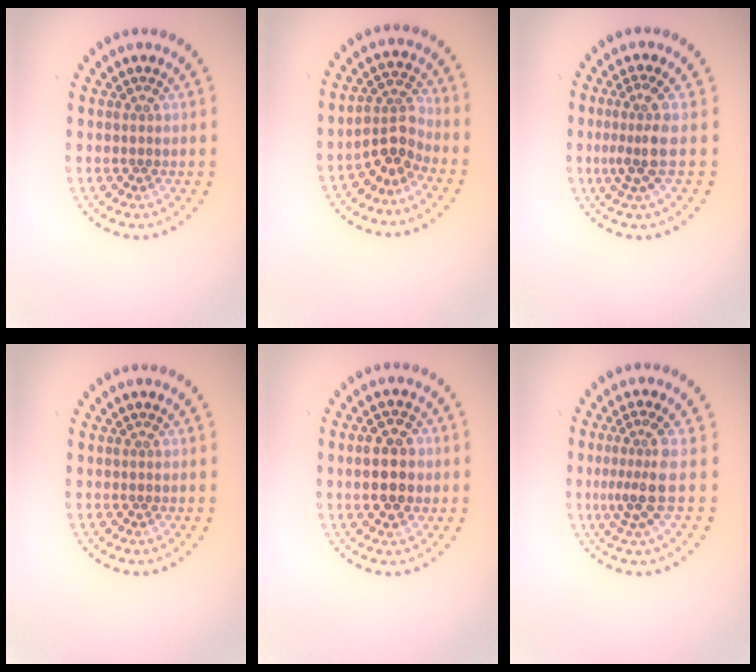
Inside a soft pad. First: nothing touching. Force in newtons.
{"total": 2.8, "press": 2.4, "slide": 1.5}
{"total": 2.8, "press": 2.1, "slide": 1.9}
{"total": 0.0}
{"total": 4.7, "press": 4.7, "slide": 0.3}
{"total": 3.3, "press": 2.3, "slide": 2.4}